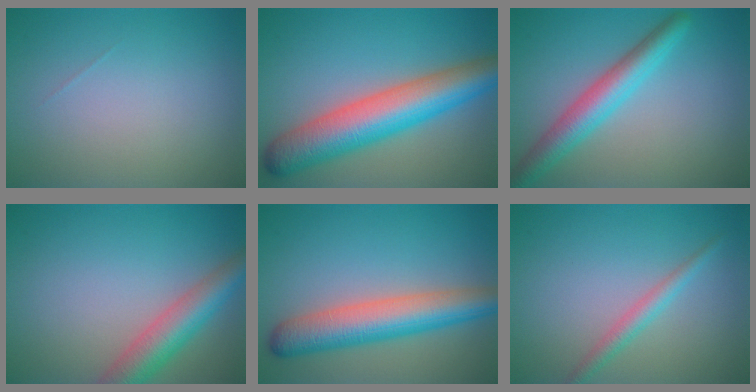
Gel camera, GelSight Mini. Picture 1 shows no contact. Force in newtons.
{"total": 9.3, "press": 9.3, "slide": 0.4}
{"total": 4.7, "press": 4.7, "slide": 0.1}
{"total": 5.3, "press": 5.3, "slide": 0.1}
{"total": 7.0, "press": 7.0, "slide": 0.2}
{"total": 2.0, "press": 2.0, "slide": 0.1}